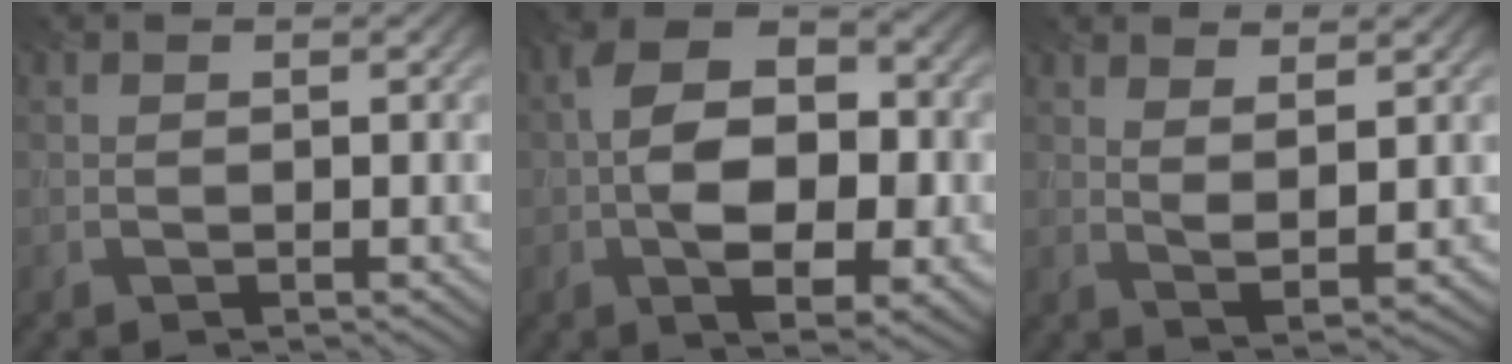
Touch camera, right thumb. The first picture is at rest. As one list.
[{"total": 11.4, "force": [-1.5, 6.5, 9.2], "torque": [-0.167, -0.003, -0.027]}, {"total": 2.7, "force": [2.0, 0.4, 1.8], "torque": [-0.041, -0.010, 0.042]}]